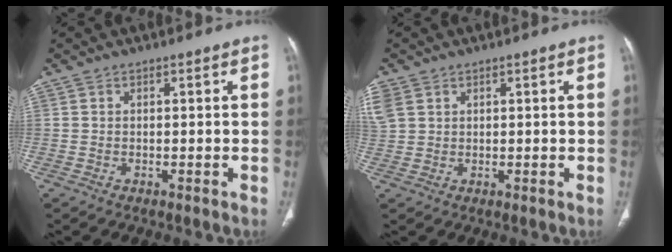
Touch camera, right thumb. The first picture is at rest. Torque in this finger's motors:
{"motor_torque": [-0.28, 0.49, 0.59, 0.15, 0.01]}